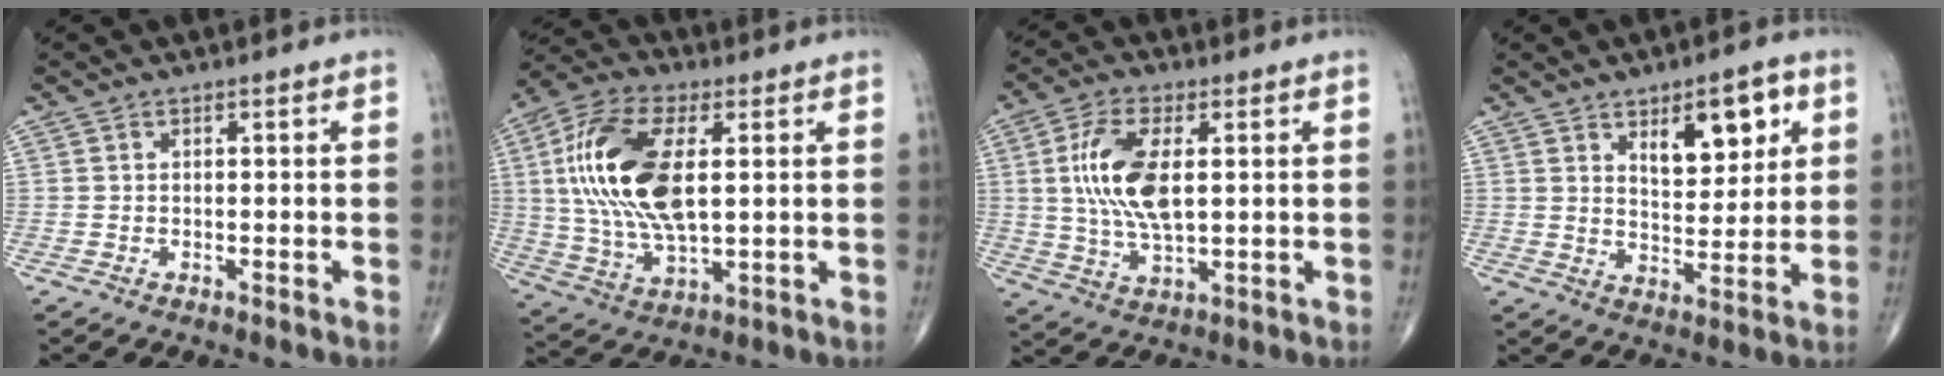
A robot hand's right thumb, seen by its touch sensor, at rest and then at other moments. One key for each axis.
{"total": 19.2, "fx": 3.2, "fy": 9.0, "fz": 16.7, "tx": -0.345, "ty": -0.002, "tz": 0.059}
{"total": 12.1, "fx": 1.9, "fy": 5.3, "fz": 10.7, "tx": -0.220, "ty": -0.007, "tz": 0.040}
{"total": 10.6, "fx": 4.8, "fy": 4.8, "fz": 8.2, "tx": -0.090, "ty": -0.028, "tz": 0.076}